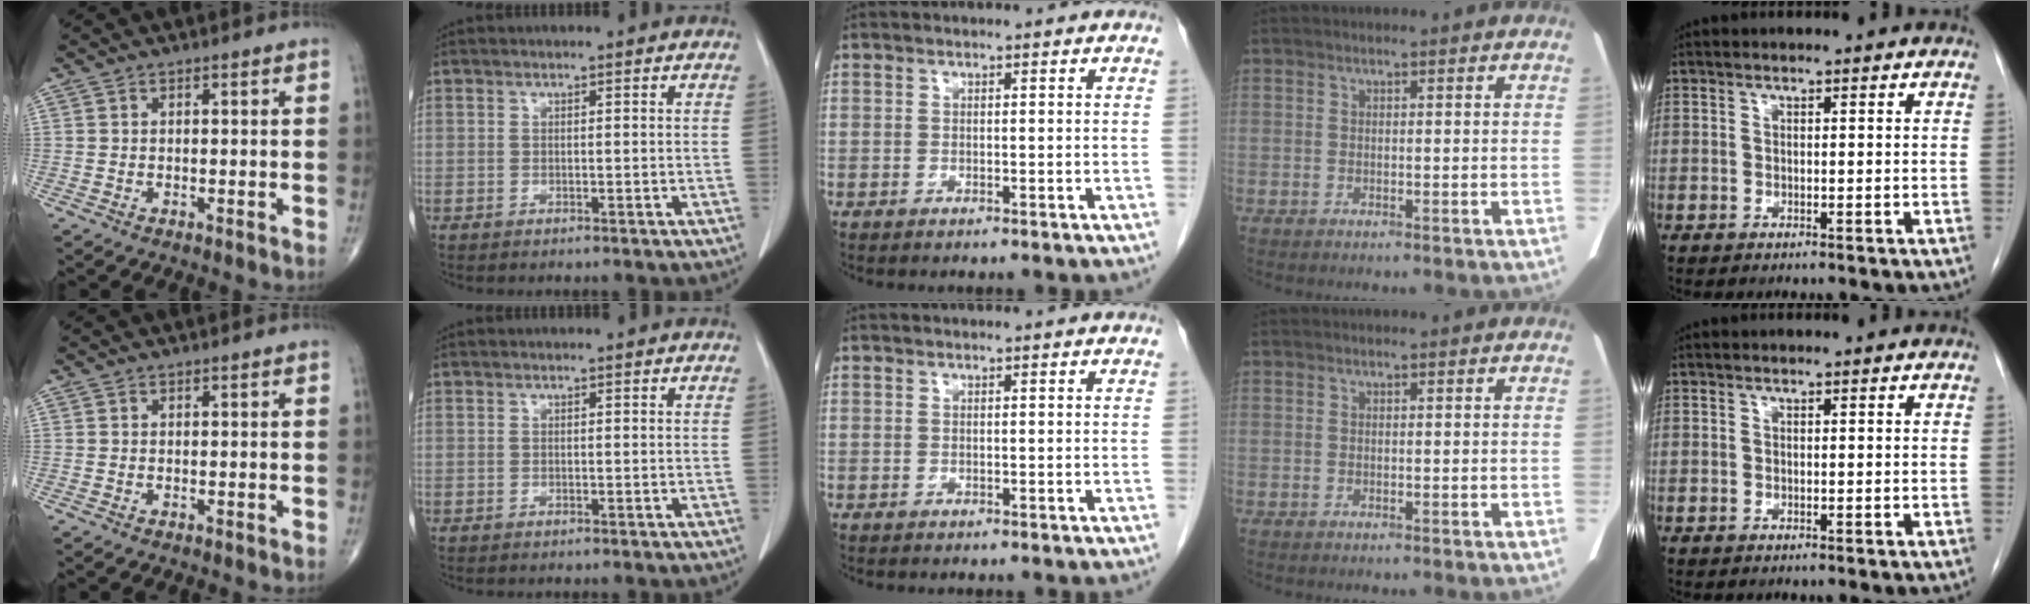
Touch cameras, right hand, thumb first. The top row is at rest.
{}